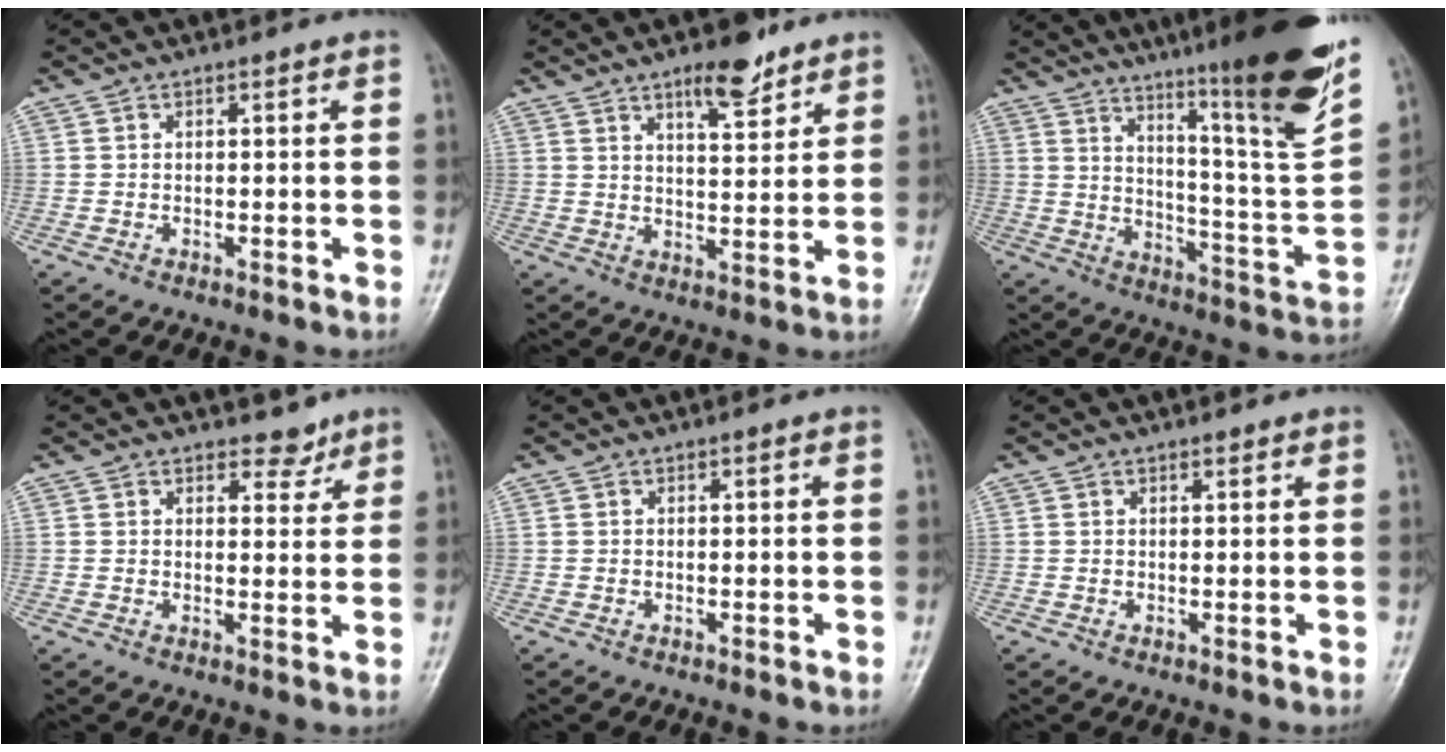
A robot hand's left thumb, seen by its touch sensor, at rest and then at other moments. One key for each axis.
{"total": 7.7, "fx": 5.4, "fy": 2.5, "fz": 4.9, "tx": -0.060, "ty": -0.035, "tz": 0.082}
{"total": 24.8, "fx": 15.8, "fy": 2.2, "fz": 18.9, "tx": -0.253, "ty": -0.080, "tz": 0.235}
{"total": 3.4, "fx": 2.8, "fy": 1.8, "fz": 0.7, "tx": 0.014, "ty": -0.019, "tz": 0.037}
{"total": 0.0}
{"total": 0.8, "fx": 0.7, "fy": 0.3, "fz": 0.3, "tx": -0.007, "ty": -0.005, "tz": 0.009}